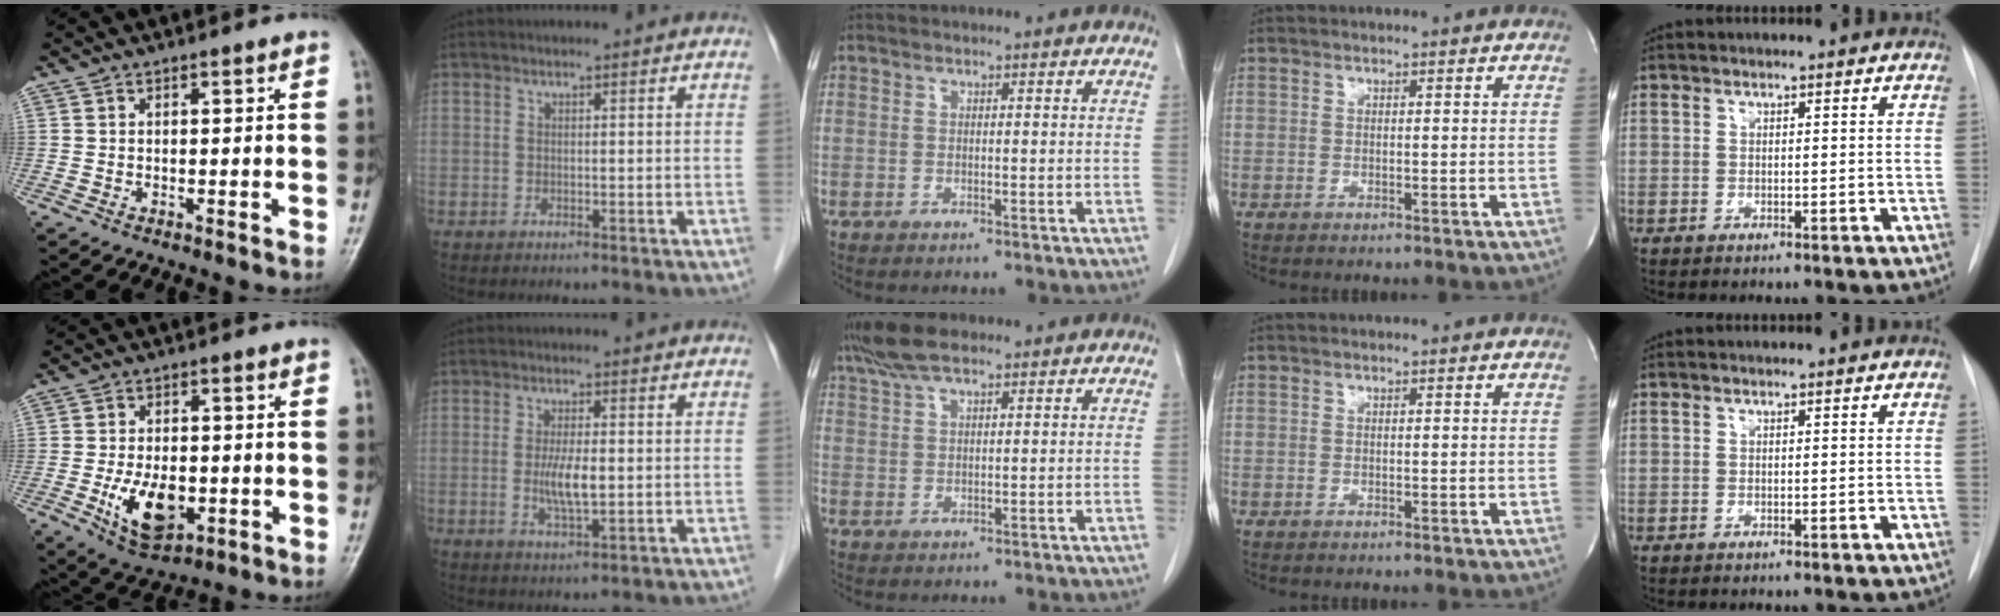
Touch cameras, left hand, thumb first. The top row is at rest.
{"thumb": {"total": 10.2, "force": [-2.9, 5.9, 7.8], "torque": [-0.119, 0.000, -0.039]}, "index": {"total": 4.8, "force": [-0.4, 1.0, 4.7], "torque": [-0.097, -0.007, -0.006]}, "middle": {"total": 6.3, "force": [4.9, 1.5, 3.7], "torque": [-0.083, 0.017, 0.093]}}